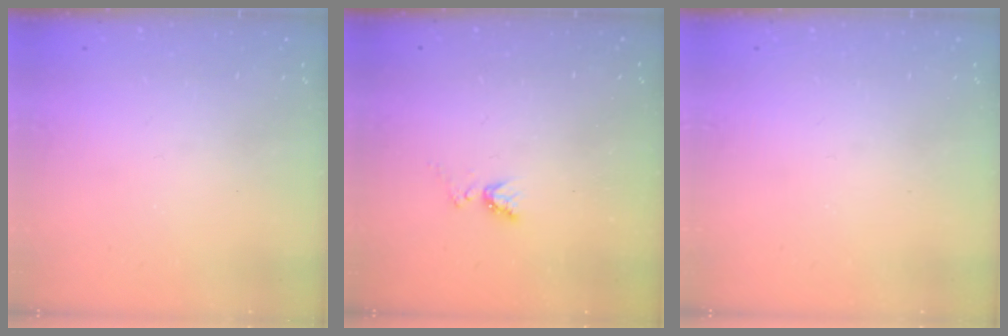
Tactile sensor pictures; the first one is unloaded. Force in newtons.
{"total": 4.4, "press": 4.4, "slide": 0.6}
{"total": 0.0}